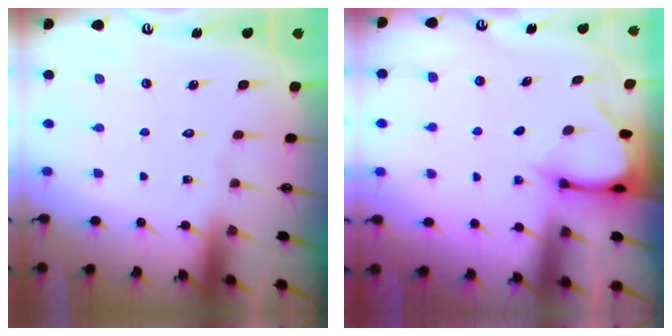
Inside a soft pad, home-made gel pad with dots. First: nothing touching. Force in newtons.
{"total": 3.0, "press": 2.9, "slide": 0.4}